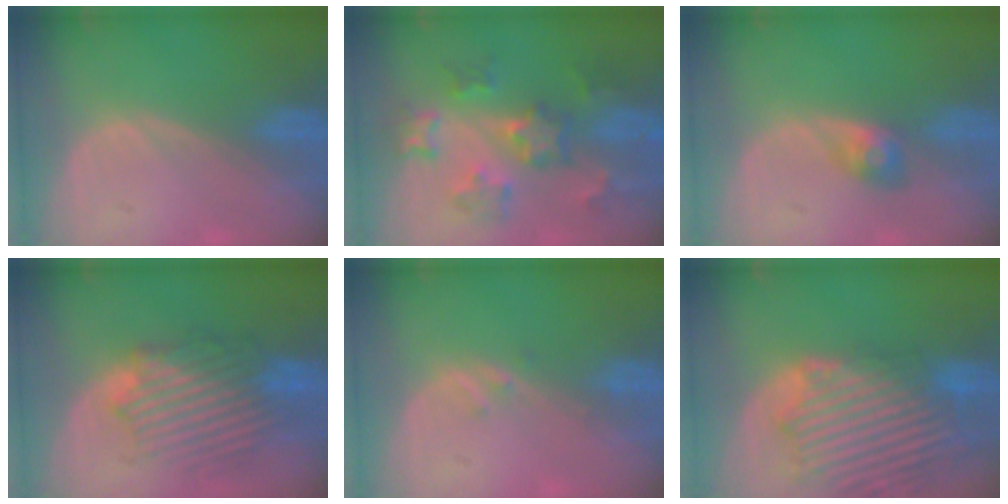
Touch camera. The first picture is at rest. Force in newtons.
{"total": 8.1, "press": 7.8, "slide": 2.2}
{"total": 2.9, "press": 2.6, "slide": 1.1}
{"total": 8.9, "press": 8.7, "slide": 1.5}
{"total": 1.0, "press": 0.9, "slide": 0.5}
{"total": 14.1, "press": 12.0, "slide": 7.4}